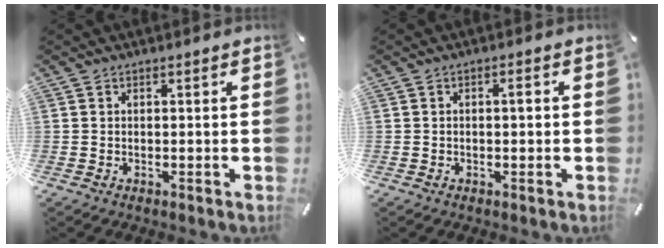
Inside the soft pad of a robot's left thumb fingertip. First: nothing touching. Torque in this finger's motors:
{"motor_torque": [-0.05, -0.24, 0.20, 0.20, 0.00]}